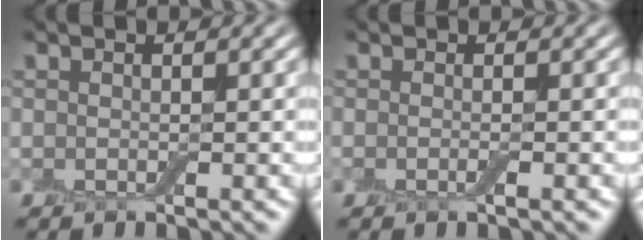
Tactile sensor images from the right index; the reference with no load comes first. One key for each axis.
{"total": 1.0, "fx": -0.3, "fy": 0.1, "fz": 0.9, "tx": -0.016, "ty": -0.006, "tz": -0.007}